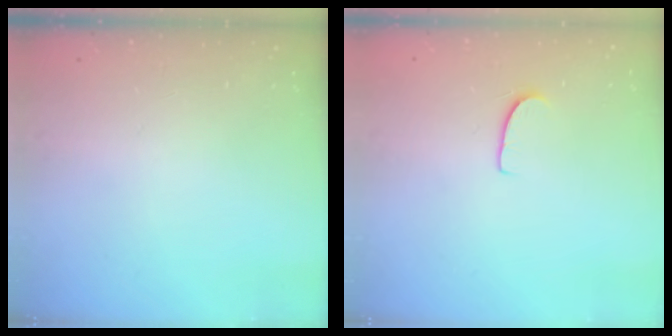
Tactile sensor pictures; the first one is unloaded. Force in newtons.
{"total": 5.7, "press": 5.7, "slide": 0.3}